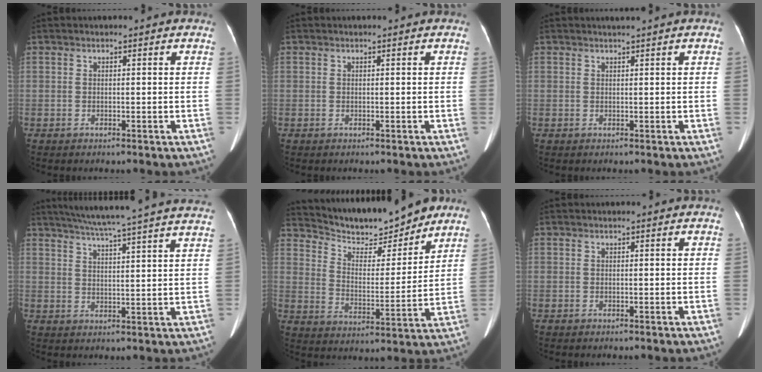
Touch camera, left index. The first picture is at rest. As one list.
[{"total": 0.0}, {"total": 0.5, "force": [0.4, -0.2, 0.3], "torque": [-0.006, -0.002, 0.014]}, {"total": 21.8, "force": [19.3, -0.7, 10.1], "torque": [-0.165, -0.006, 0.249]}, {"total": 14.0, "force": [13.0, 2.5, 4.6], "torque": [-0.081, -0.008, 0.211]}, {"total": 0.0}]